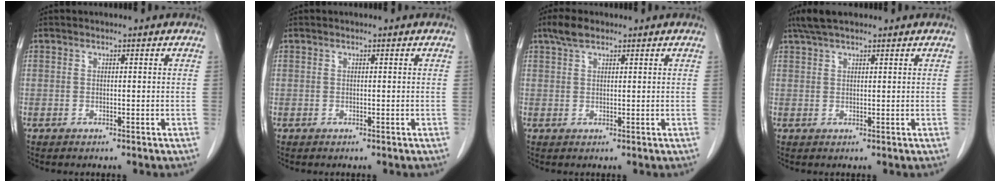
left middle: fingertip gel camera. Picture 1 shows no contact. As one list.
[{"total": 0.0}, {"total": 2.8, "force": [2.1, 1.1, 1.6], "torque": [-0.037, 0.009, 0.040]}, {"total": 4.7, "force": [3.7, 1.1, 2.7], "torque": [-0.054, 0.023, 0.069]}]